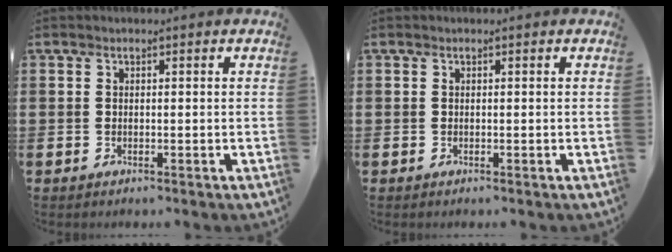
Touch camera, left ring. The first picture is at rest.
{"total": 0.0}